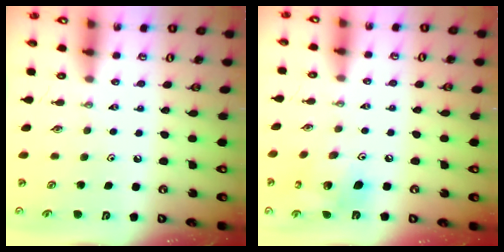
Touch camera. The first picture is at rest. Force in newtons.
{"total": 16.0, "press": 15.7, "slide": 3.2}